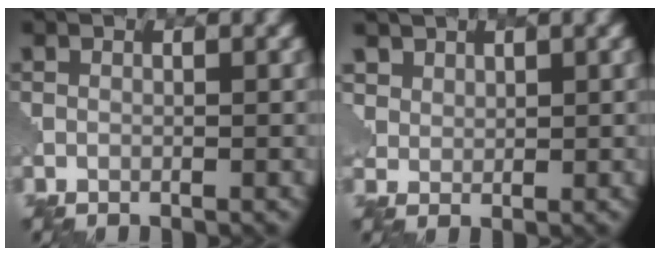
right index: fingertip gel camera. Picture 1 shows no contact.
{"total": 2.7, "force": [1.8, 1.9, 0.6], "torque": [-0.024, -0.015, 0.054]}